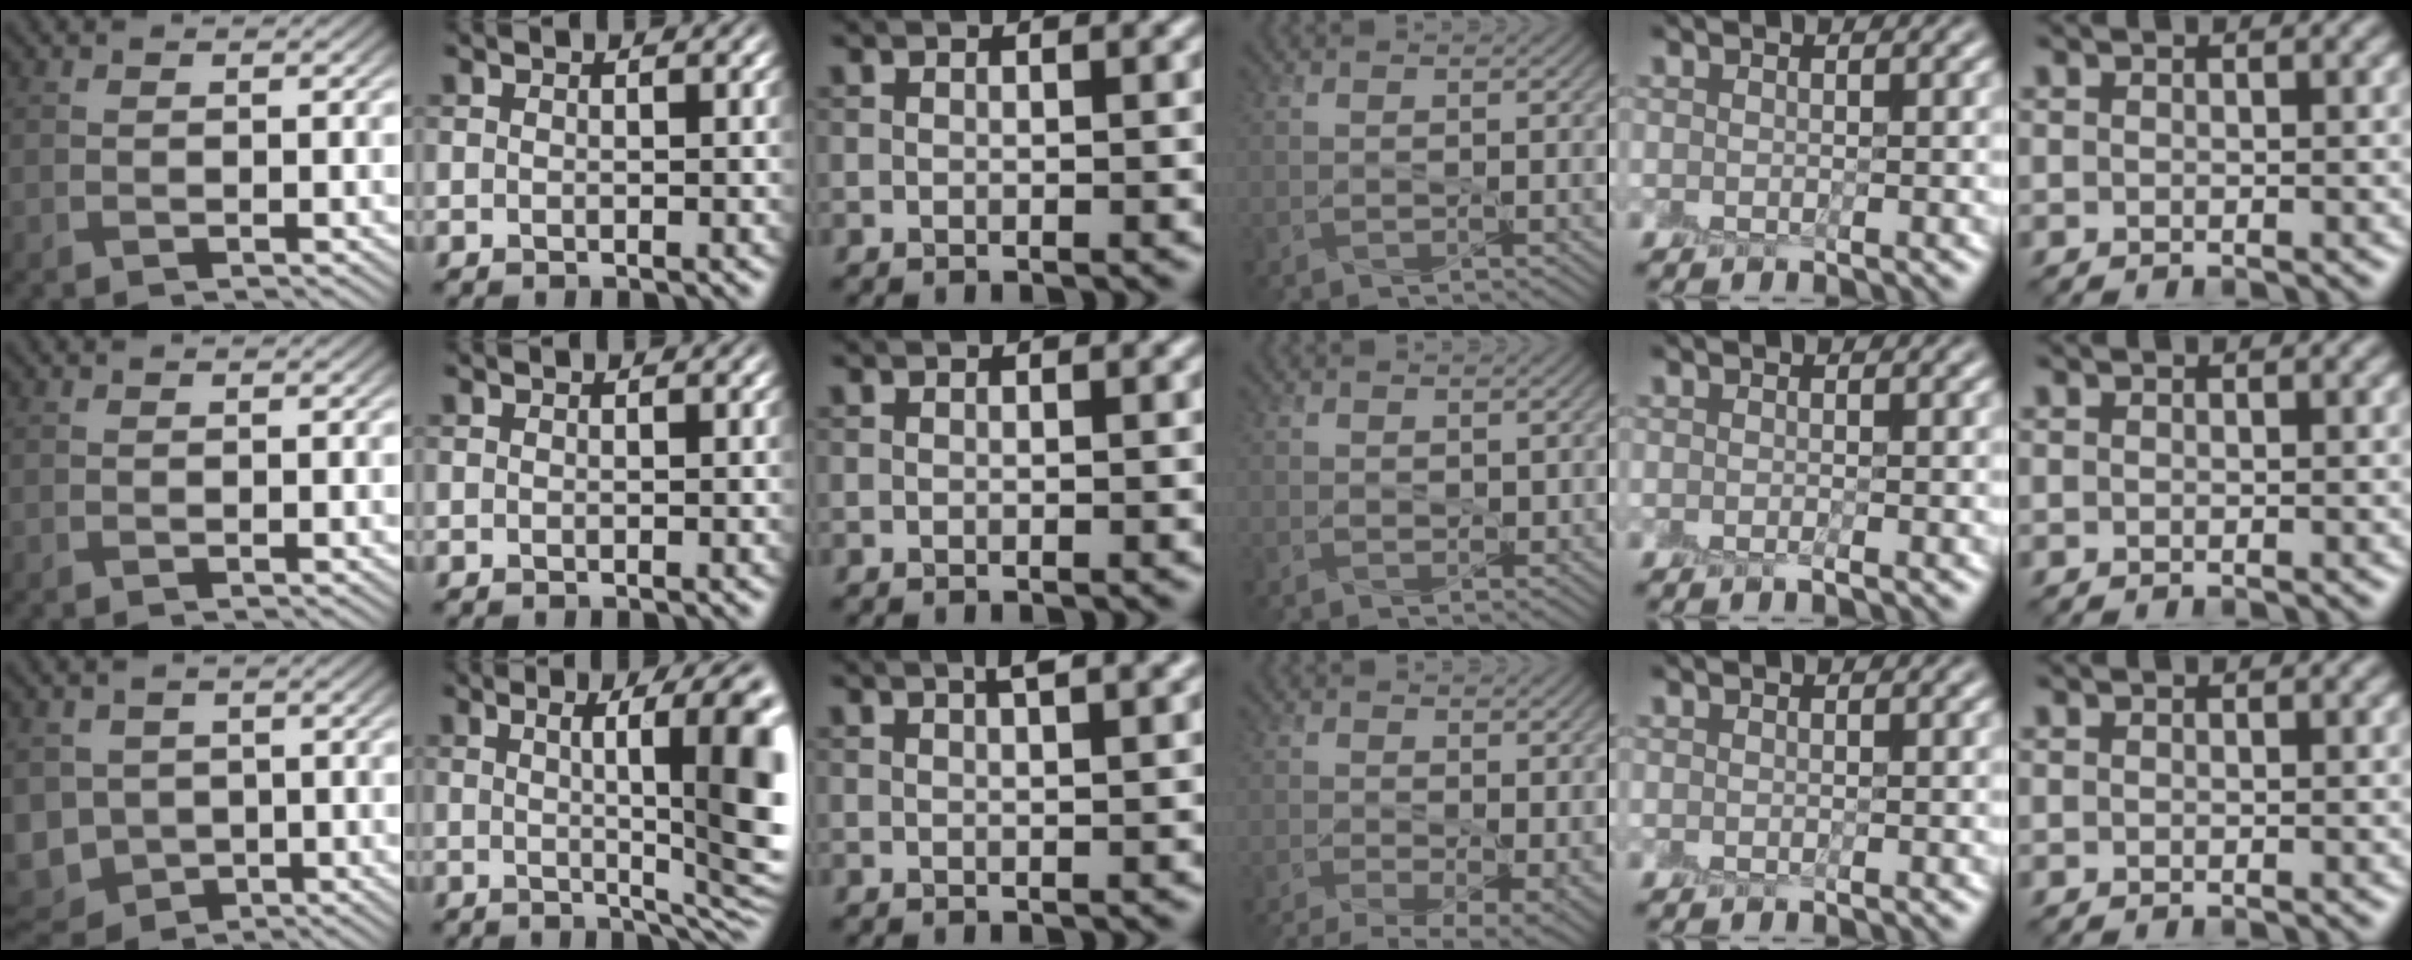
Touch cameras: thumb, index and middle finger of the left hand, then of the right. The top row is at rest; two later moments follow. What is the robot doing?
{"motion": "peel", "object": "small bumper sticker"}